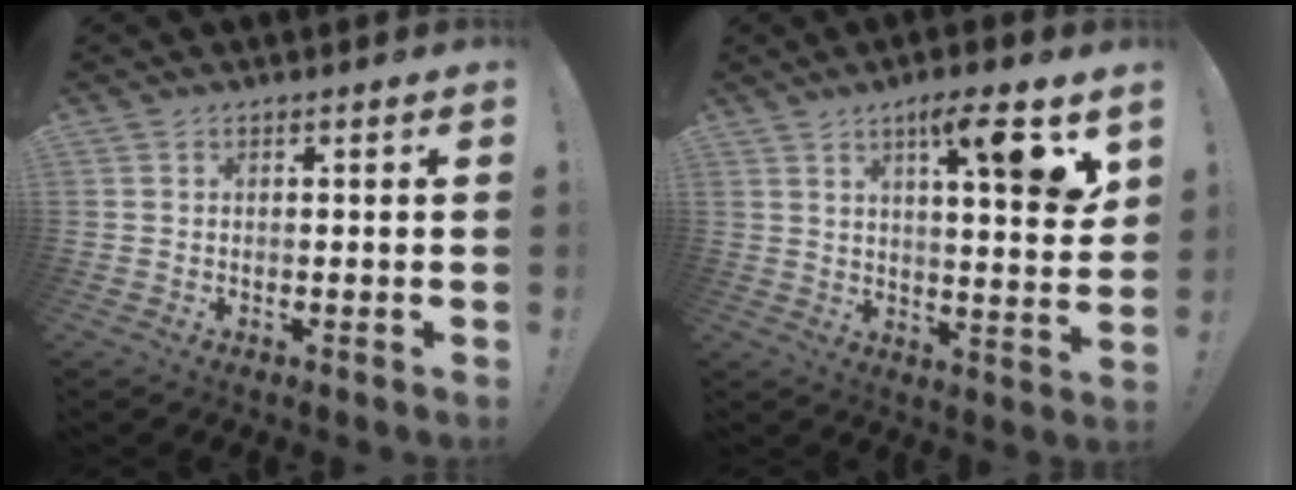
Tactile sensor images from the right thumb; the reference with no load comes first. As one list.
[{"total": 11.7, "force": [6.2, 1.2, 9.9], "torque": [-0.135, -0.036, 0.089]}]